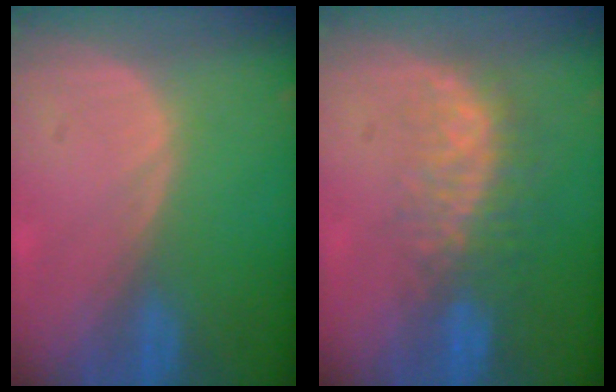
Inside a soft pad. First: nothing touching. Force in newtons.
{"total": 8.3, "press": 7.0, "slide": 4.4}